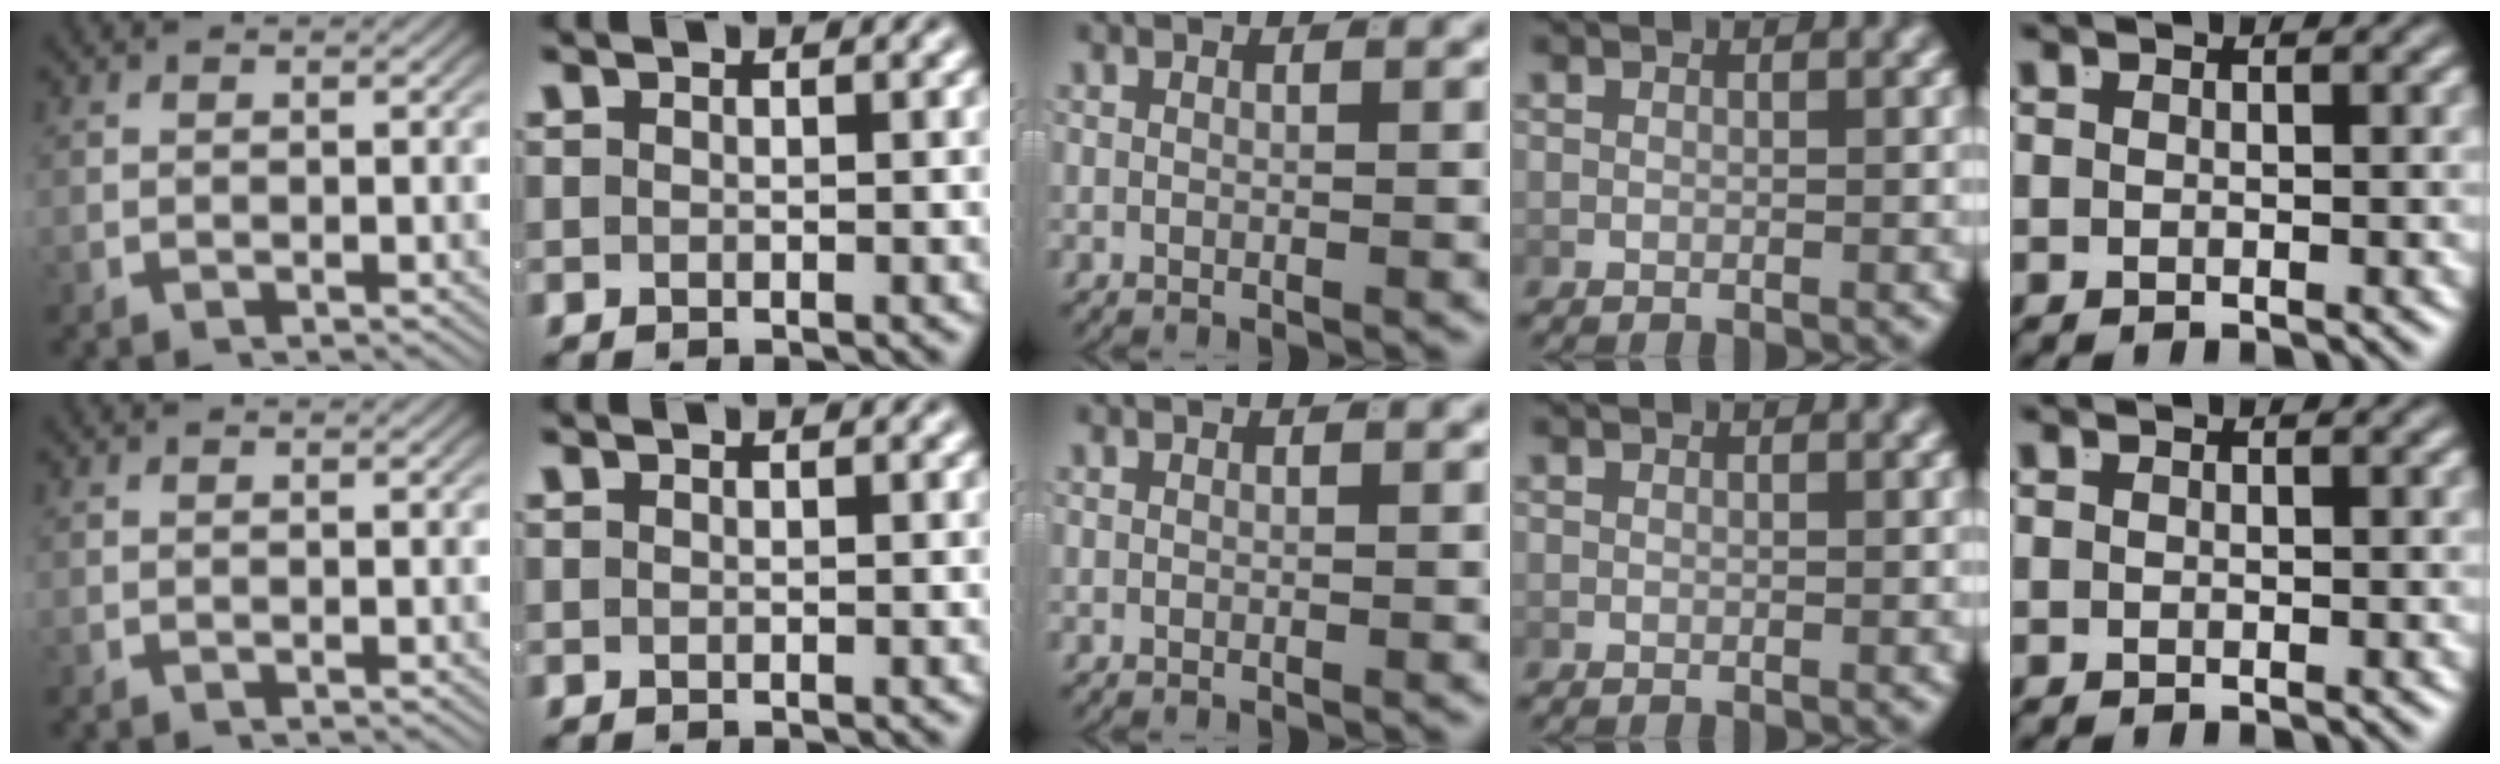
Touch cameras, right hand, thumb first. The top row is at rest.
{}